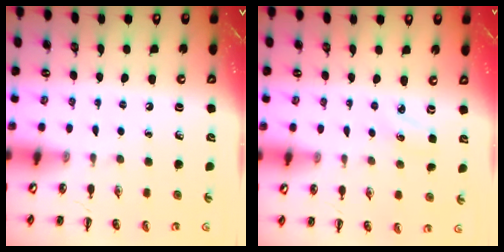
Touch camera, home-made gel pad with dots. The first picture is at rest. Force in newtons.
{"total": 2.7, "press": 2.6, "slide": 0.8}